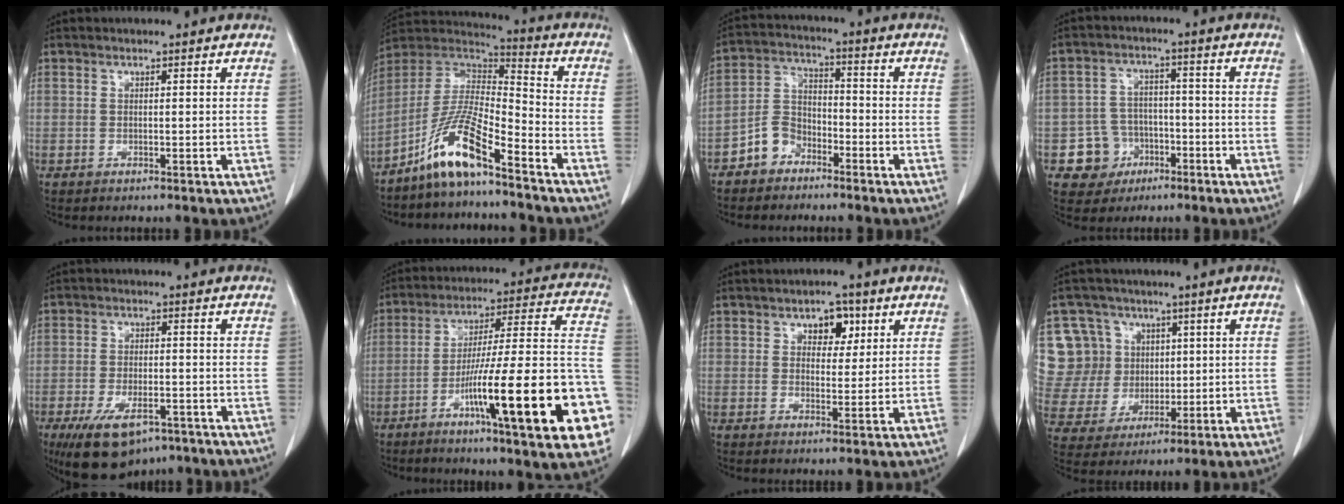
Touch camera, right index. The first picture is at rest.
{"total": 11.9, "force": [-8.0, 1.7, 8.6], "torque": [-0.177, 0.008, -0.156]}
{"total": 6.2, "force": [-3.9, 4.5, 1.8], "torque": [-0.037, 0.018, -0.076]}
{"total": 6.9, "force": [-2.8, 6.3, 0.7], "torque": [-0.005, 0.015, -0.038]}
{"total": 10.5, "force": [-6.7, 4.8, 6.5], "torque": [-0.115, -0.010, -0.104]}
{"total": 26.2, "force": [-9.4, 1.8, 24.4], "torque": [-0.281, -0.003, -0.141]}
{"total": 4.8, "force": [2.3, 2.8, 3.1], "torque": [-0.038, 0.008, 0.033]}
{"total": 14.0, "force": [4.7, 12.9, 2.8], "torque": [-0.090, 0.063, 0.109]}